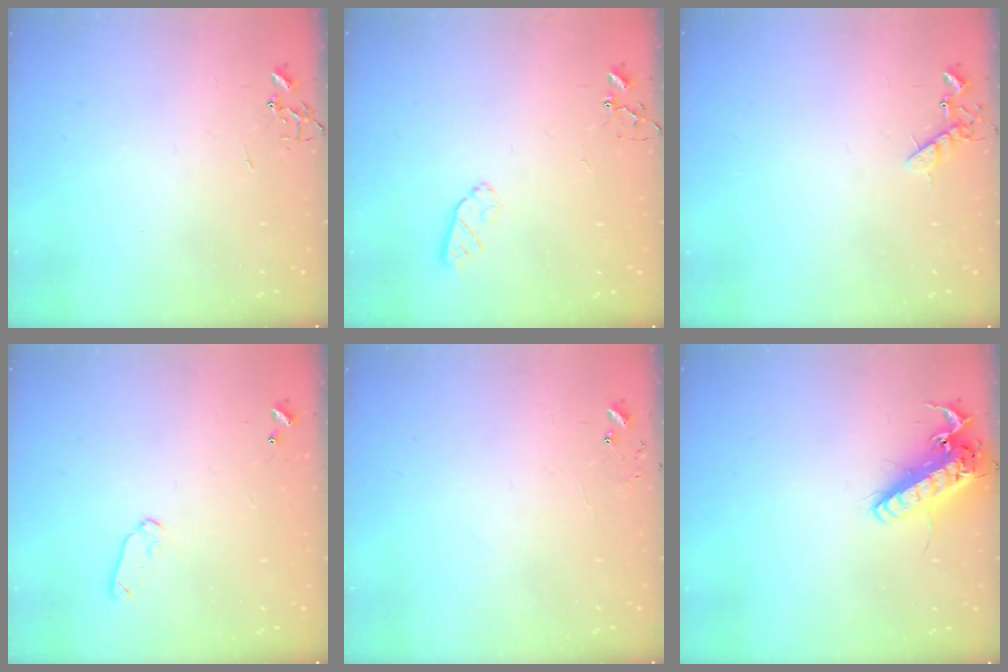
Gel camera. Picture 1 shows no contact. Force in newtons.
{"total": 5.5, "press": 5.4, "slide": 1.1}
{"total": 6.3, "press": 6.2, "slide": 0.9}
{"total": 6.8, "press": 6.7, "slide": 1.0}
{"total": 6.3, "press": 6.3, "slide": 0.5}
{"total": 16.4, "press": 16.1, "slide": 3.2}